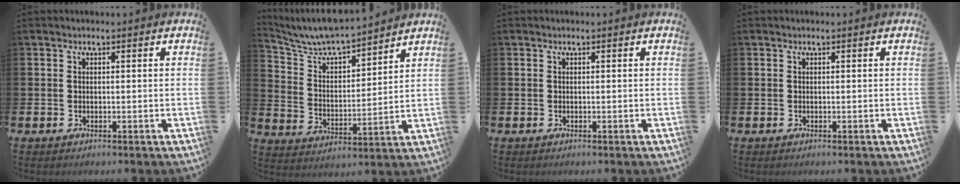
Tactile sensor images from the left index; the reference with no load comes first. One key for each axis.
{"total": 7.4, "fx": 7.1, "fy": 0.7, "fz": 1.6, "tx": -0.063, "ty": -0.057, "tz": 0.123}
{"total": 0.0}
{"total": 0.0}